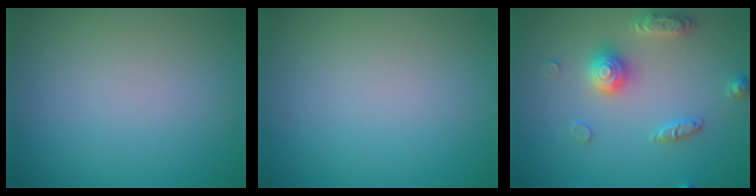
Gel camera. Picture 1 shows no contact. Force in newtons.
{"total": 0.0}
{"total": 3.4, "press": 3.4, "slide": 0.6}